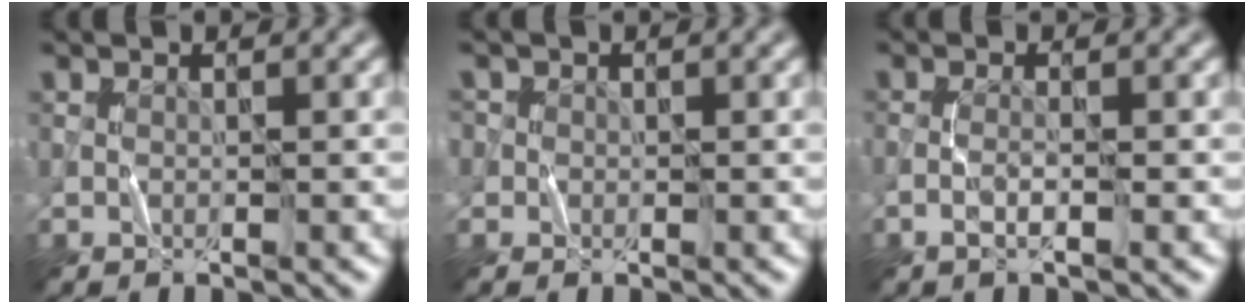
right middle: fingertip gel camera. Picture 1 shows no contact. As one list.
[{"total": 1.6, "force": [0.5, 1.5, 0.3], "torque": [-0.006, 0.002, 0.002]}, {"total": 0.9, "force": [-0.5, -0.1, 0.7], "torque": [-0.018, 0.001, -0.015]}]